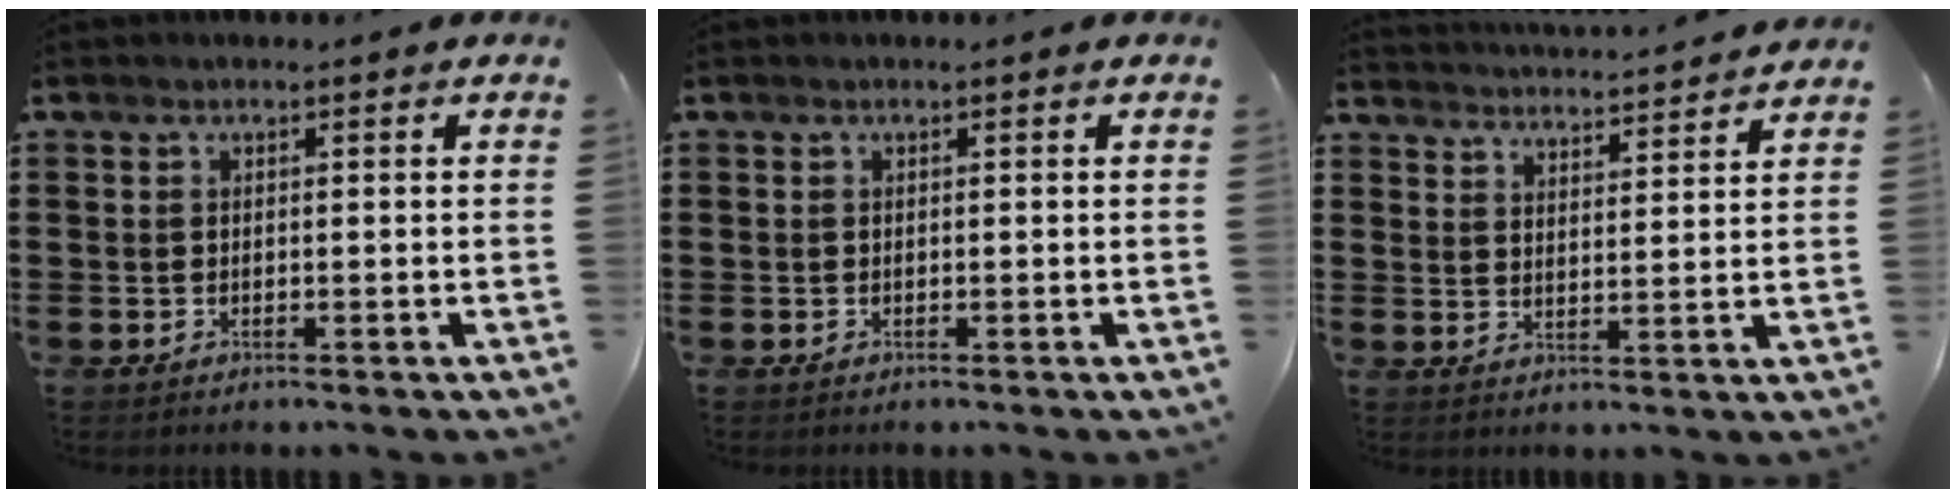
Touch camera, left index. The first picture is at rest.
{"total": 0.0}
{"total": 3.7, "force": [3.6, -0.8, -0.2], "torque": [-0.012, -0.031, 0.061]}